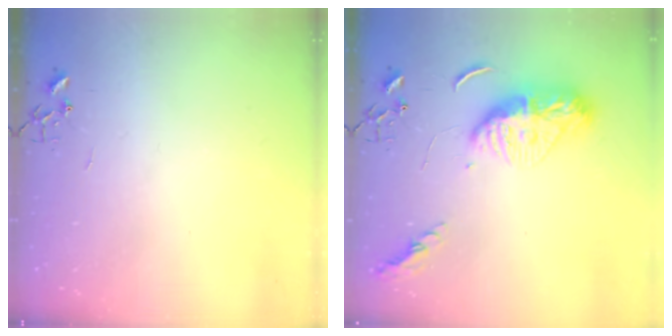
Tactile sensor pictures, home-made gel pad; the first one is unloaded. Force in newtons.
{"total": 13.0, "press": 13.0, "slide": 1.2}